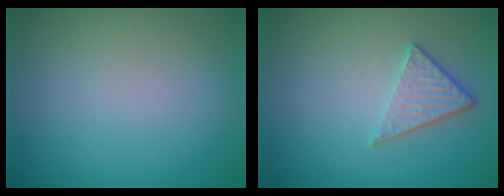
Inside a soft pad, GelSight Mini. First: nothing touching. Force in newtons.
{"total": 2.8, "press": 2.4, "slide": 1.3}